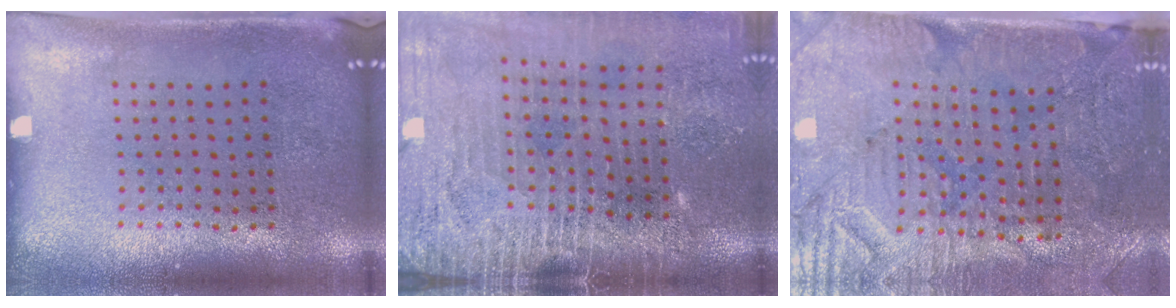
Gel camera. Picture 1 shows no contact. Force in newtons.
{"total": 4.2, "press": 3.6, "slide": 2.1}
{"total": 3.5, "press": 3.3, "slide": 1.2}